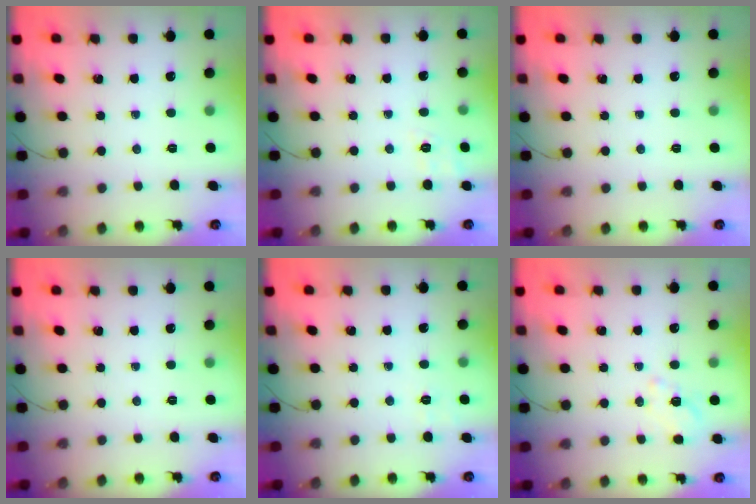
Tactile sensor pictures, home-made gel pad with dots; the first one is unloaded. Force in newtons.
{"total": 2.8, "press": 2.1, "slide": 1.9}
{"total": 0.0}
{"total": 0.0}
{"total": 1.8, "press": 0.9, "slide": 1.6}
{"total": 2.4, "press": 1.9, "slide": 1.5}